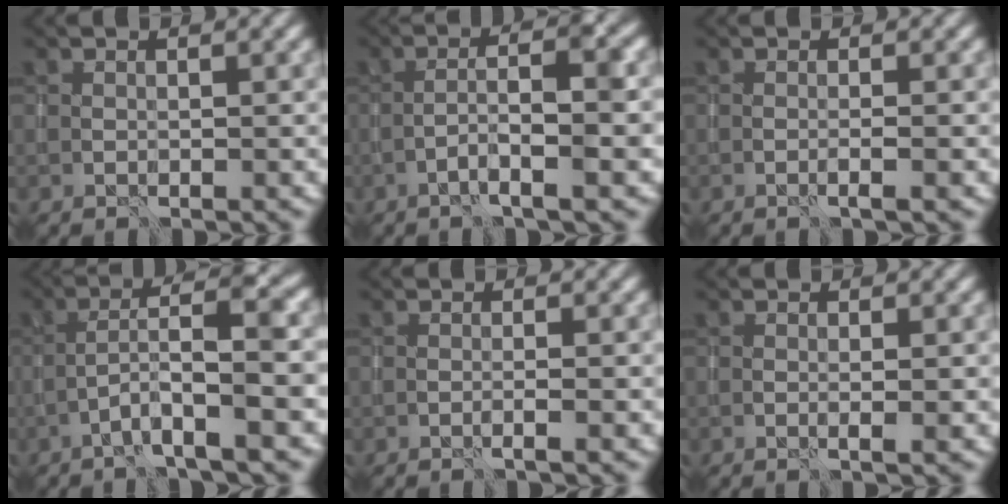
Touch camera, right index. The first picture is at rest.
{"total": 5.0, "force": [-1.8, 0.6, 4.6], "torque": [-0.076, 0.019, -0.037]}
{"total": 1.1, "force": [-0.4, 0.2, 1.0], "torque": [-0.012, 0.000, -0.012]}
{"total": 6.1, "force": [-1.9, 0.7, 5.7], "torque": [-0.094, 0.020, -0.043]}
{"total": 0.8, "force": [-0.4, 0.1, 0.7], "torque": [-0.007, 0.001, -0.011]}
{"total": 0.8, "force": [0.0, 0.1, 0.8], "torque": [-0.014, 0.001, -0.003]}